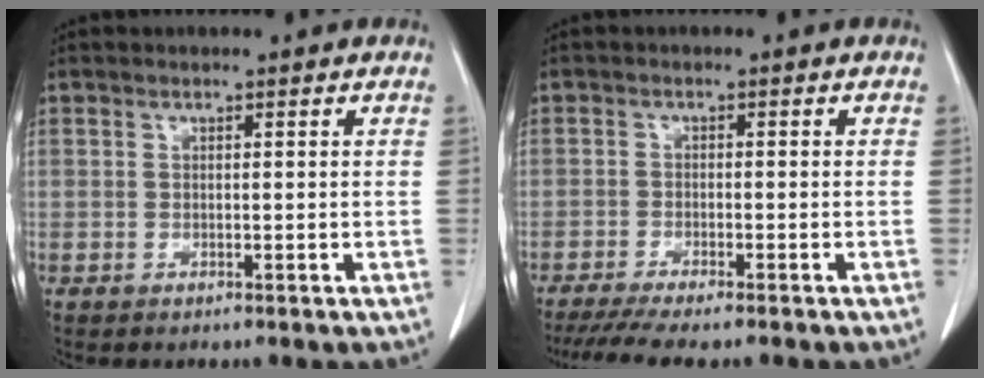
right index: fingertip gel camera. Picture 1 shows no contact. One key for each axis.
{"total": 8.2, "fx": -6.9, "fy": 0.5, "fz": 4.4, "tx": -0.060, "ty": -0.017, "tz": -0.111}